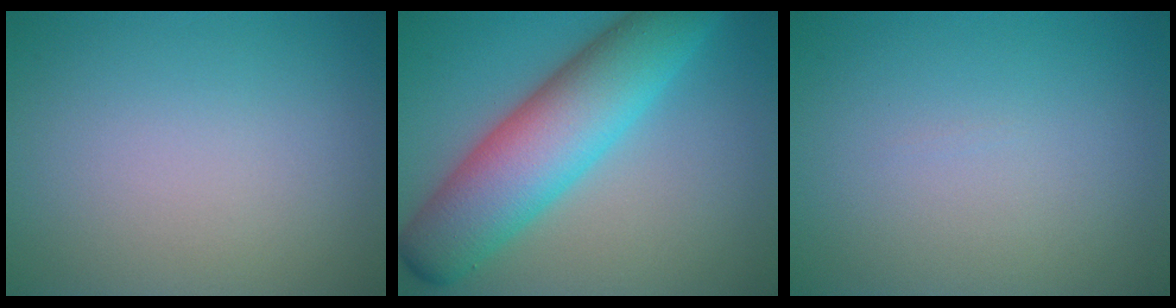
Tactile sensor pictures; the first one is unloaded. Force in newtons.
{"total": 9.8, "press": 9.8, "slide": 0.2}
{"total": 0.0}